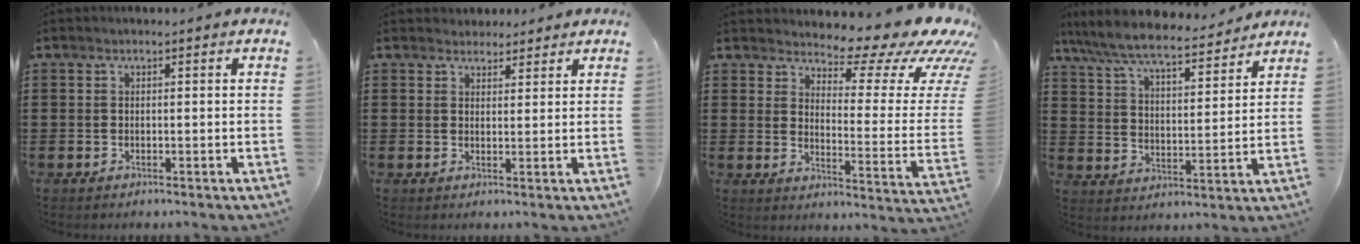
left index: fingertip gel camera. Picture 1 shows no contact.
{"total": 2.3, "force": [2.1, 1.0, 0.0], "torque": [-0.007, 0.004, 0.040]}
{"total": 9.9, "force": [7.8, 2.6, 5.5], "torque": [-0.081, -0.065, 0.126]}
{"total": 7.3, "force": [6.6, 0.6, 2.9], "torque": [-0.084, -0.038, 0.113]}